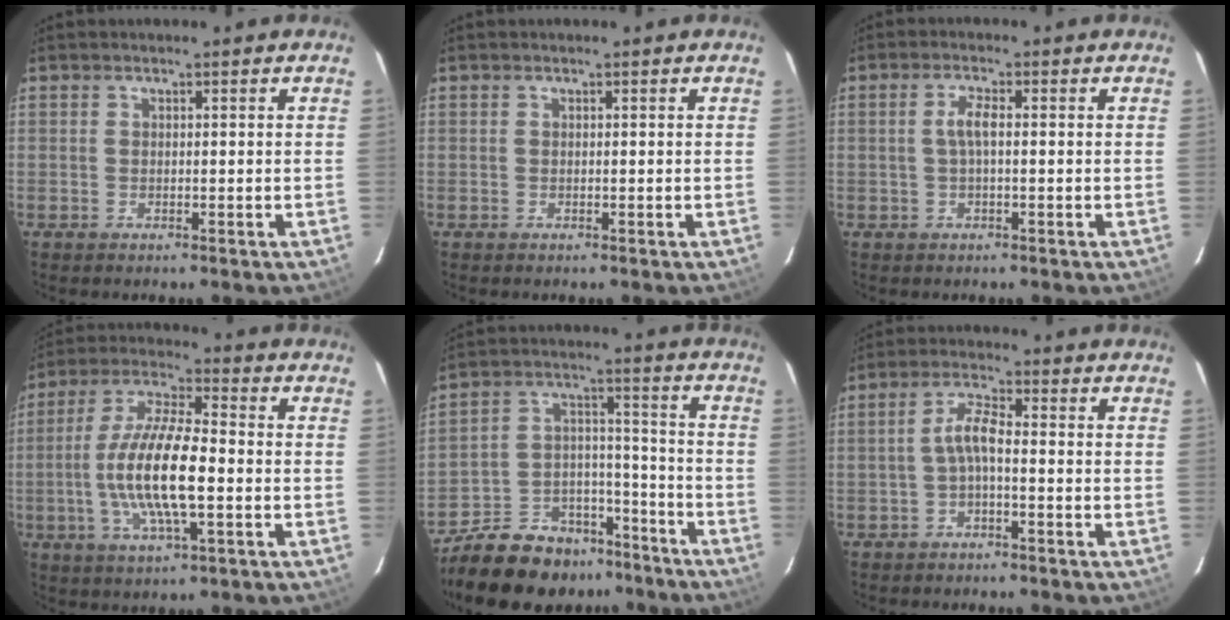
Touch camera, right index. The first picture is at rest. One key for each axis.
{"total": 0.0}
{"total": 2.8, "fx": 0.0, "fy": 0.5, "fz": 2.7, "tx": -0.055, "ty": 0.005, "tz": 0.001}
{"total": 14.4, "fx": -2.5, "fy": 3.8, "fz": 13.7, "tx": -0.276, "ty": -0.002, "tz": -0.050}
{"total": 17.2, "fx": -13.7, "fy": 8.8, "fz": 5.6, "tx": -0.129, "ty": 0.051, "tz": -0.198}
{"total": 3.9, "fx": -1.2, "fy": 0.9, "fz": 3.6, "tx": -0.077, "ty": 0.012, "tz": -0.026}